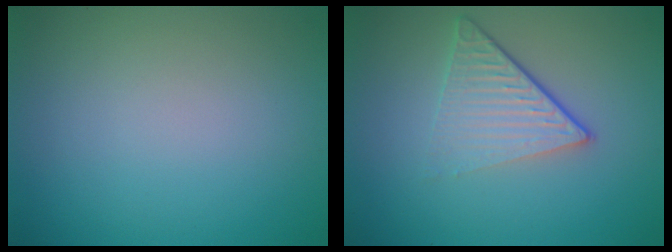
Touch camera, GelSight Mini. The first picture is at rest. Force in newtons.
{"total": 4.7, "press": 3.0, "slide": 3.6}